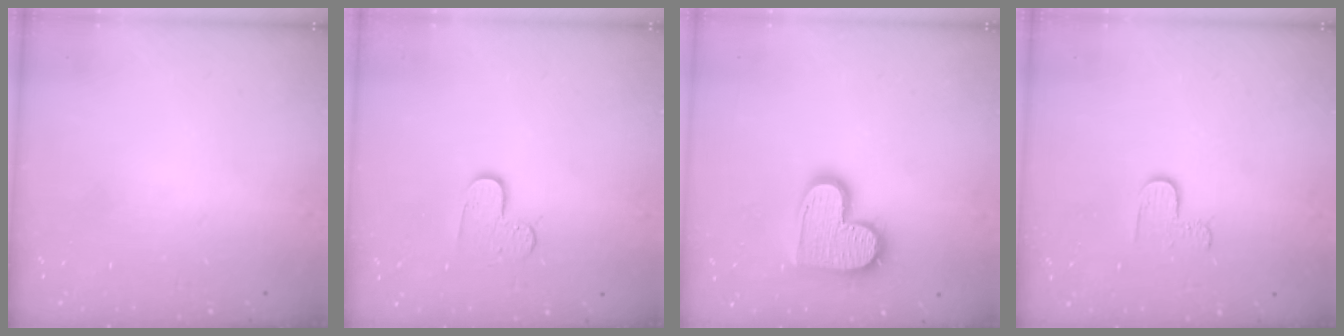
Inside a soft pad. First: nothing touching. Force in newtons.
{"total": 7.4, "press": 7.4, "slide": 0.7}
{"total": 14.0, "press": 13.9, "slide": 0.5}
{"total": 2.9, "press": 2.9, "slide": 0.3}